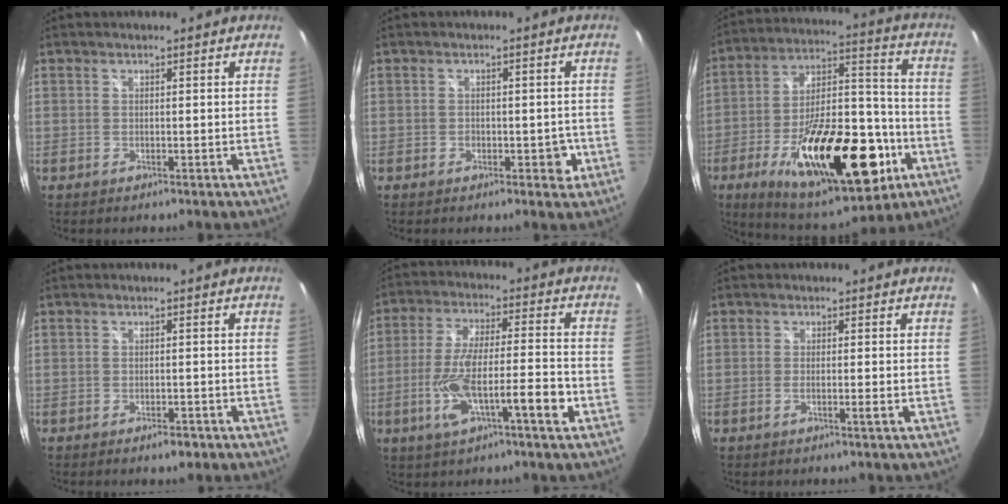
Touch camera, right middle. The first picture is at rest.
{"total": 2.9, "force": [-1.1, 2.1, 1.7], "torque": [-0.019, 0.001, -0.012]}
{"total": 28.4, "force": [-11.8, 11.9, 23.0], "torque": [-0.384, -0.002, -0.169]}
{"total": 2.3, "force": [-1.4, 1.1, 1.4], "torque": [-0.024, -0.002, -0.019]}
{"total": 12.8, "force": [-4.7, 1.9, 11.7], "torque": [-0.225, -0.012, -0.077]}
{"total": 1.6, "force": [-0.7, -0.4, 1.4], "torque": [-0.024, -0.003, -0.013]}